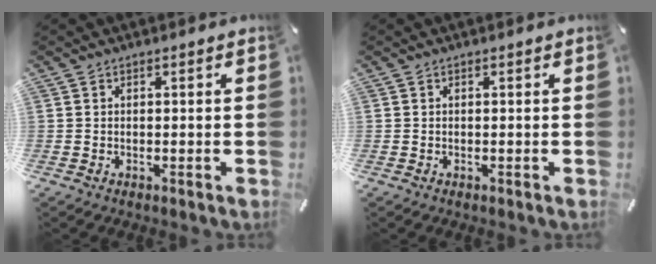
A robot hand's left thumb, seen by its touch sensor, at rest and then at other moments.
{"total": 0.0}